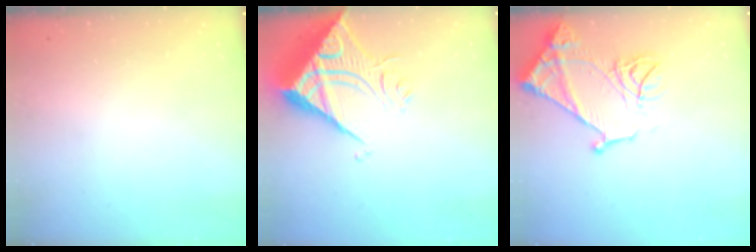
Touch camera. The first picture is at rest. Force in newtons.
{"total": 12.1, "press": 12.0, "slide": 1.2}
{"total": 13.5, "press": 13.4, "slide": 1.3}